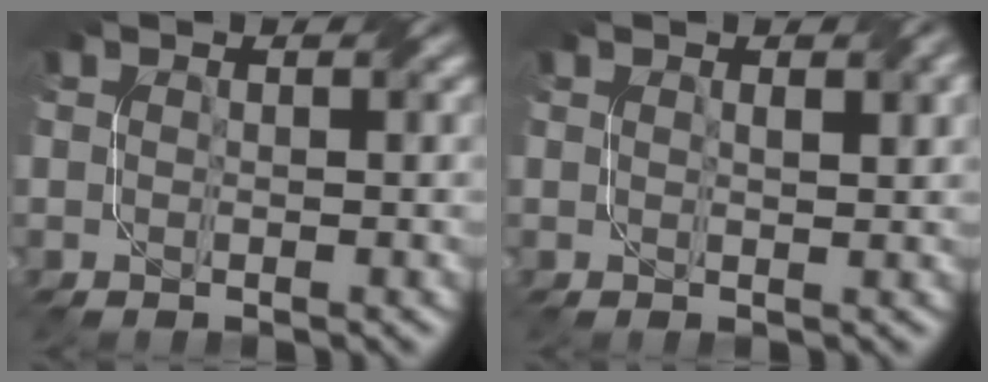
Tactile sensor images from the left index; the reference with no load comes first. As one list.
[{"total": 1.9, "force": [0.8, 0.5, 1.6], "torque": [-0.018, 0.000, 0.015]}]